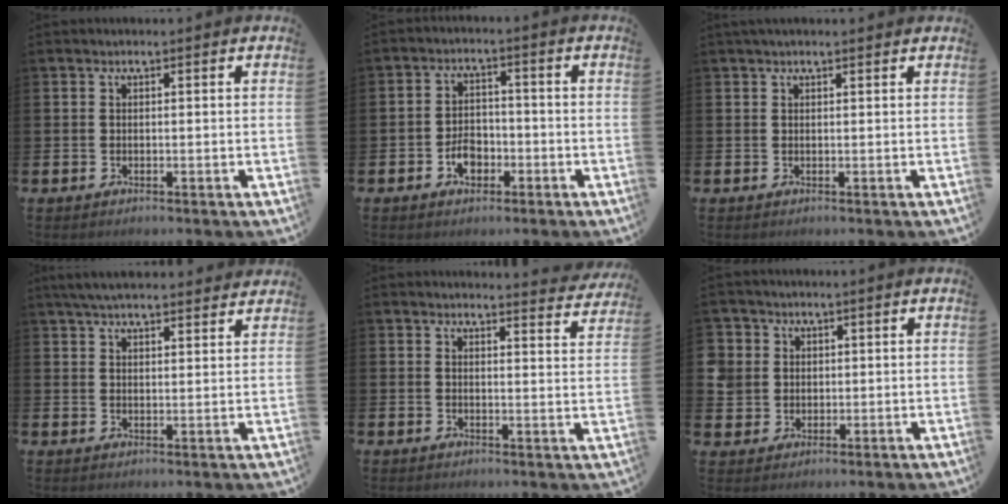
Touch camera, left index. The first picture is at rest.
{"total": 3.8, "force": [-1.7, 2.7, 2.1], "torque": [-0.033, 0.002, -0.035]}
{"total": 0.9, "force": [0.8, 0.1, 0.4], "torque": [-0.001, -0.002, 0.012]}
{"total": 4.9, "force": [4.7, 0.8, 1.4], "torque": [-0.037, -0.013, 0.086]}
{"total": 3.3, "force": [3.3, 0.0, 0.0], "torque": [0.010, -0.027, 0.056]}
{"total": 4.0, "force": [1.6, 3.6, 0.0], "torque": [-0.008, 0.006, 0.024]}